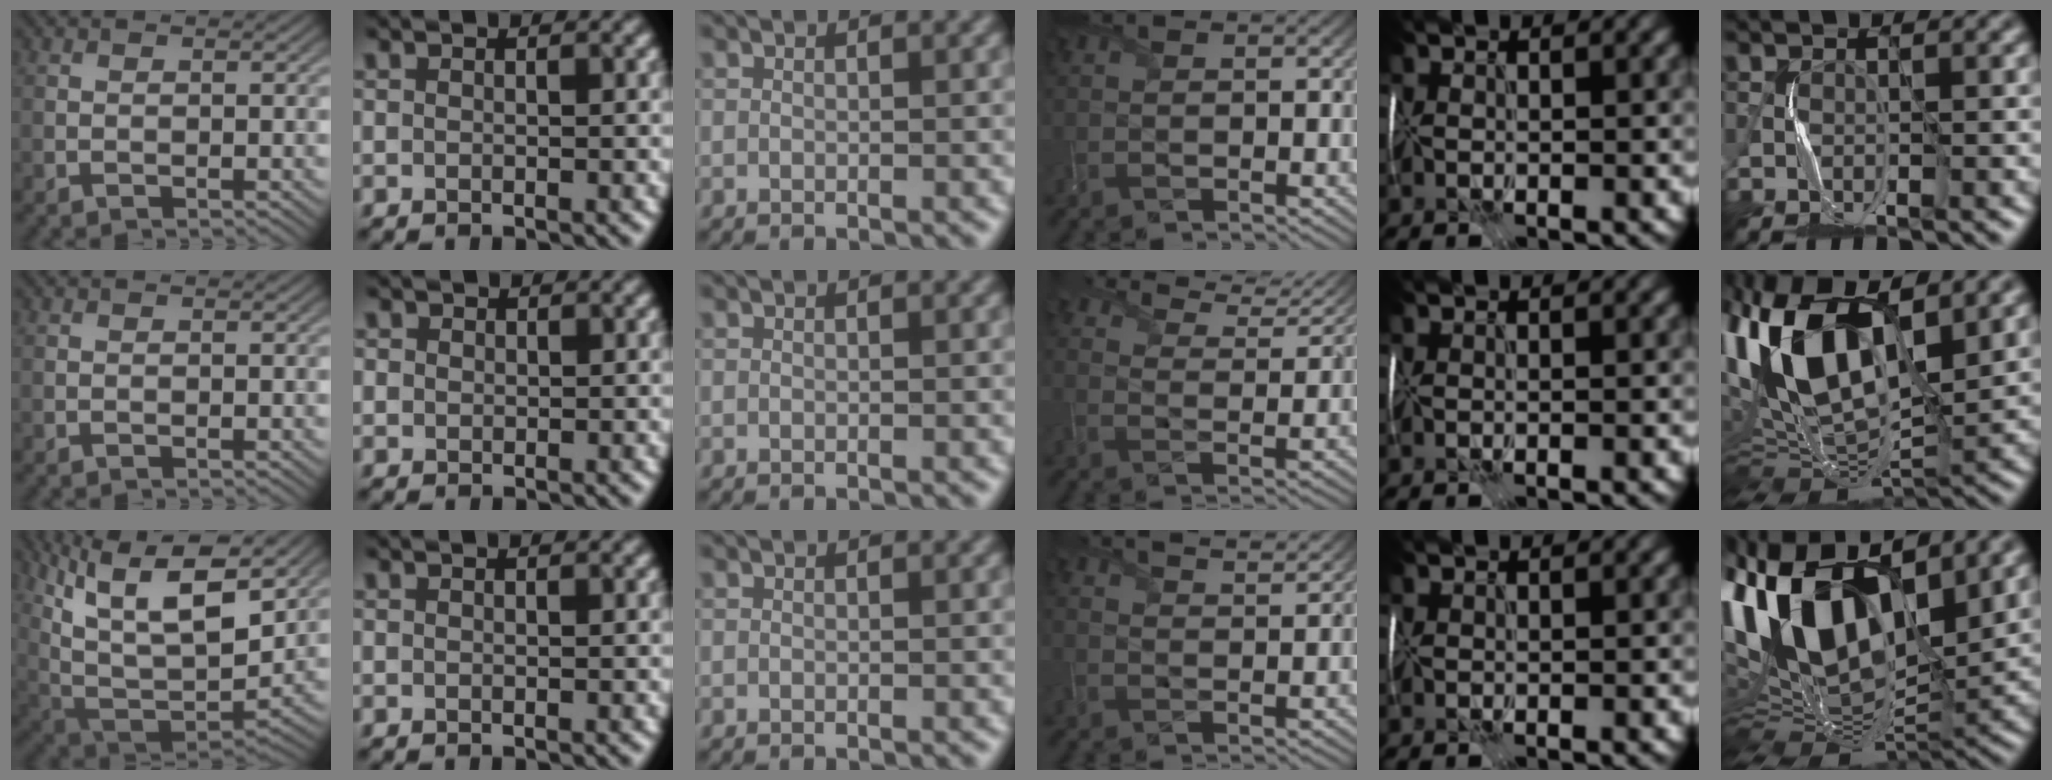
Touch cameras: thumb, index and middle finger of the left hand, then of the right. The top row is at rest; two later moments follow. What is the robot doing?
{"motion": "wrap", "object": "scarf"}